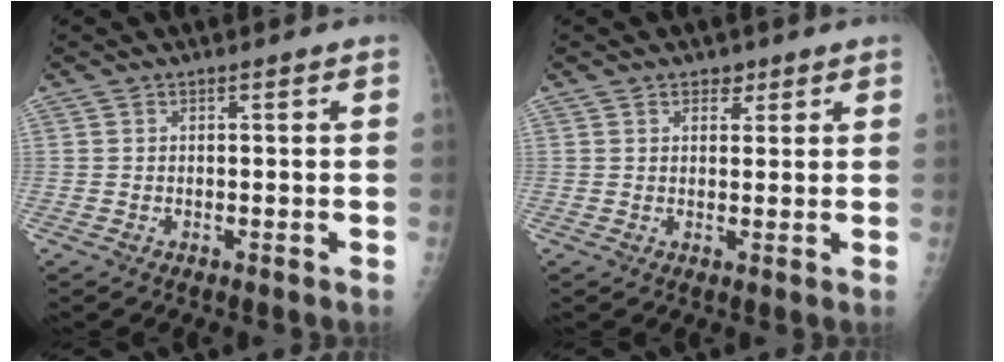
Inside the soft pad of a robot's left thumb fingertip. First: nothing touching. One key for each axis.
{"total": 2.5, "fx": 1.7, "fy": 1.6, "fz": 1.0, "tx": 0.004, "ty": -0.008, "tz": 0.022}